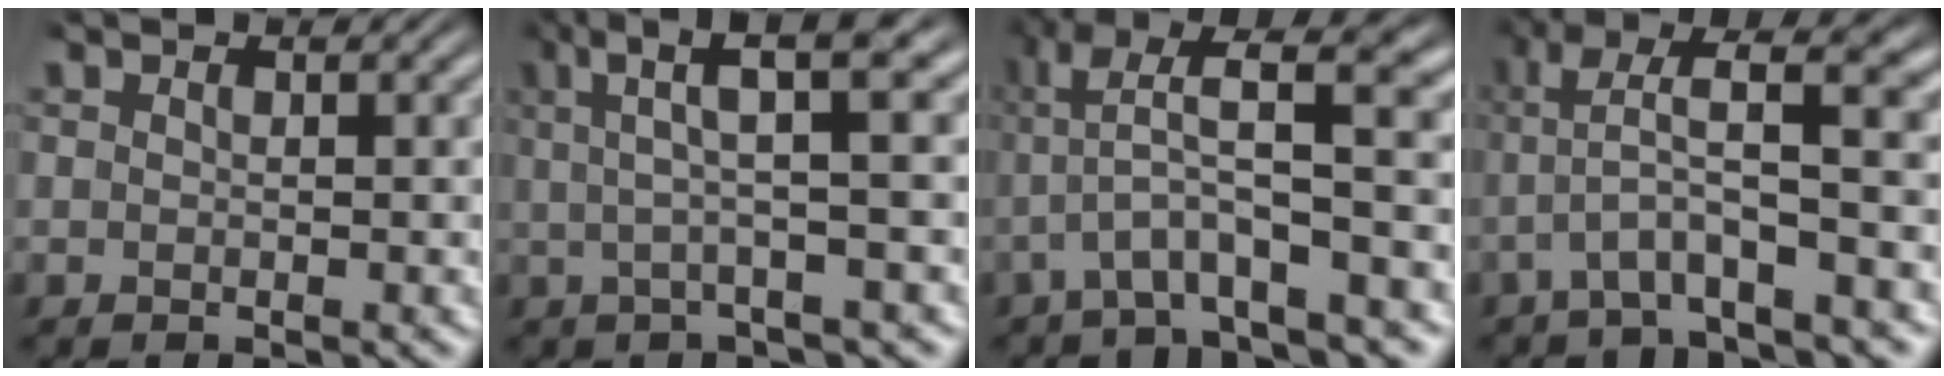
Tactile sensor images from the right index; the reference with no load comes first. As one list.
[{"total": 7.1, "force": [3.7, 1.2, 5.9], "torque": [-0.087, 0.032, 0.042]}, {"total": 9.1, "force": [2.1, 4.0, 7.8], "torque": [-0.124, 0.018, 0.022]}, {"total": 6.5, "force": [1.1, 2.2, 6.1], "torque": [-0.098, 0.013, 0.012]}]